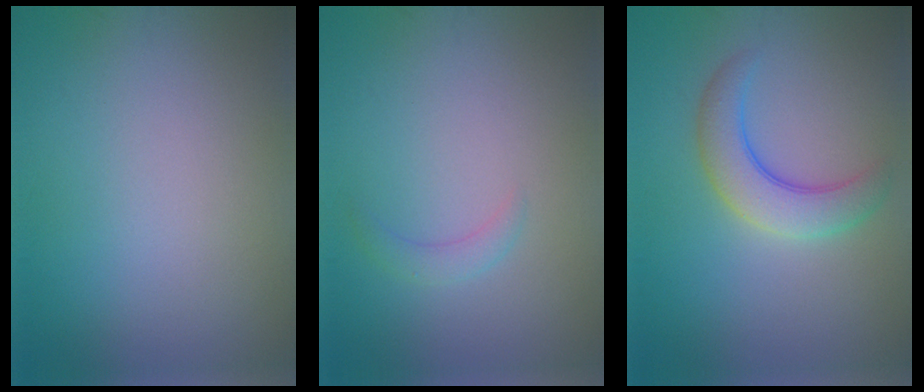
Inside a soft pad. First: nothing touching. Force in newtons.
{"total": 1.3, "press": 1.3, "slide": 0.0}
{"total": 4.5, "press": 4.5, "slide": 0.3}